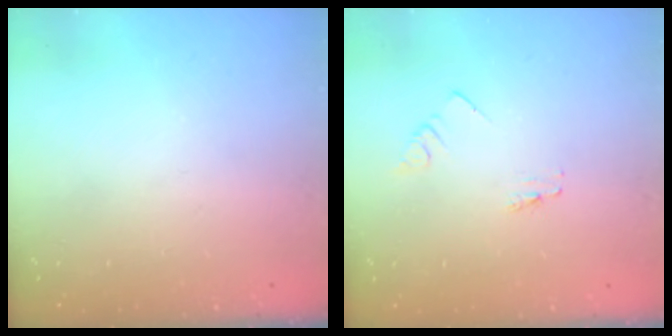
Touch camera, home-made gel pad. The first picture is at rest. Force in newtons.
{"total": 0.0}